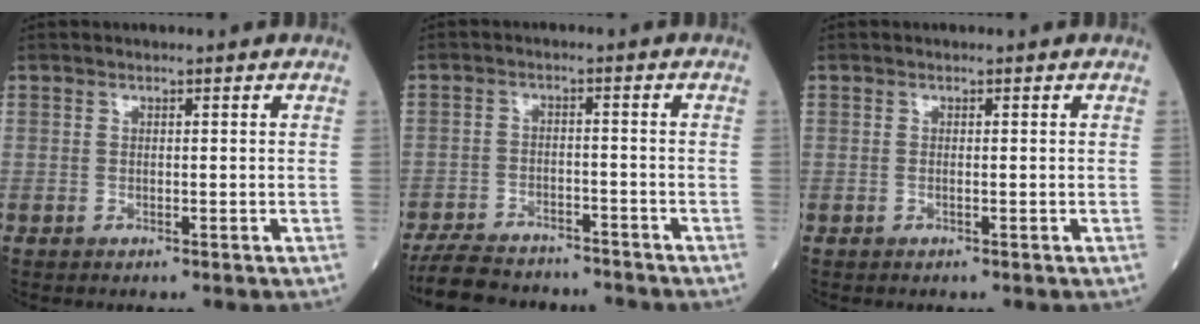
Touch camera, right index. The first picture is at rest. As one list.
[{"total": 12.0, "force": [-10.9, 3.1, 3.8], "torque": [-0.068, 0.003, -0.162]}, {"total": 0.0}]